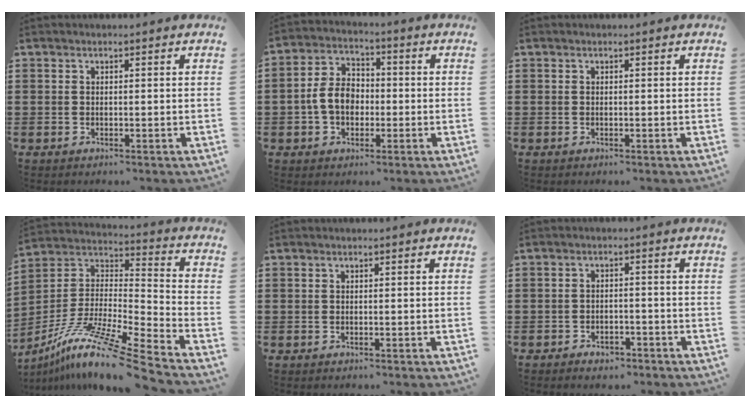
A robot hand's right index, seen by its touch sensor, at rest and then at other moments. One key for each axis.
{"total": 6.8, "fx": -1.1, "fy": 4.9, "fz": 4.5, "tx": -0.110, "ty": 0.007, "tz": -0.025}
{"total": 0.0}
{"total": 12.0, "fx": -9.5, "fy": -0.3, "fz": 7.4, "tx": -0.145, "ty": -0.001, "tz": -0.189}
{"total": 0.0}
{"total": 2.2, "fx": -2.0, "fy": 0.9, "fz": 0.5, "tx": -0.014, "ty": 0.000, "tz": -0.040}